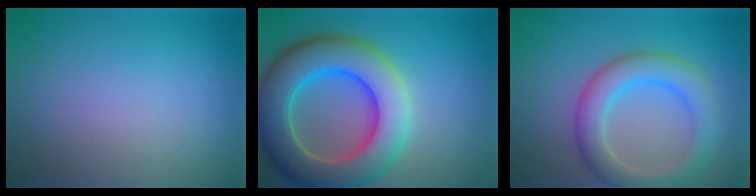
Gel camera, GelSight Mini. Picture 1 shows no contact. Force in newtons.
{"total": 11.2, "press": 11.2, "slide": 0.6}
{"total": 5.3, "press": 5.3, "slide": 0.3}